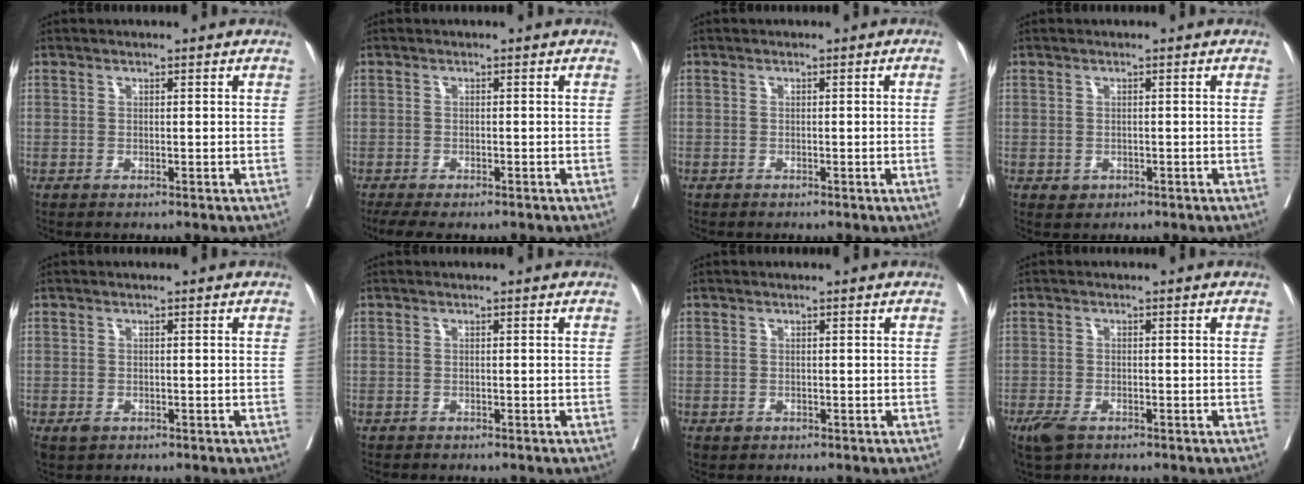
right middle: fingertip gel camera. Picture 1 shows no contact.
{"total": 5.2, "force": [-4.1, 1.7, 2.7], "torque": [-0.040, -0.013, -0.062]}
{"total": 0.7, "force": [-0.2, -0.2, 0.7], "torque": [-0.011, -0.002, -0.003]}
{"total": 1.3, "force": [-0.5, 1.1, 0.4], "torque": [-0.005, 0.003, 0.000]}
{"total": 1.6, "force": [-0.7, 1.1, 0.8], "torque": [-0.017, -0.002, -0.005]}
{"total": 0.7, "force": [-0.6, 0.3, 0.1], "torque": [-0.008, 0.000, -0.011]}
{"total": 0.9, "force": [-0.4, 0.7, 0.3], "torque": [-0.006, 0.001, -0.001]}
{"total": 3.9, "force": [-2.5, 1.8, 2.3], "torque": [-0.049, -0.009, -0.042]}